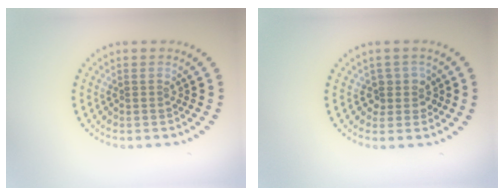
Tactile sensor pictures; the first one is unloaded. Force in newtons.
{"total": 2.1, "press": 1.7, "slide": 1.3}